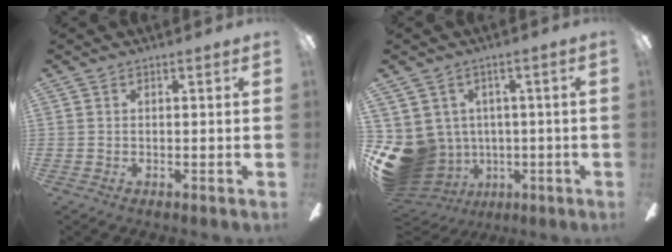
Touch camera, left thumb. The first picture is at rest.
{"total": 12.5, "force": [-2.4, 11.4, 4.6], "torque": [-0.118, 0.002, -0.029]}